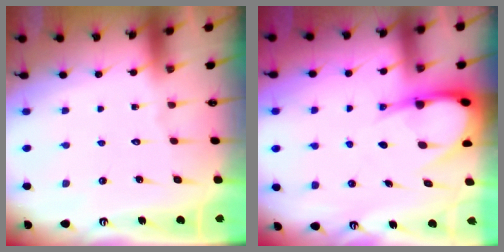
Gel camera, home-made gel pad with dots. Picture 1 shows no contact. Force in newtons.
{"total": 8.8, "press": 8.8, "slide": 0.9}